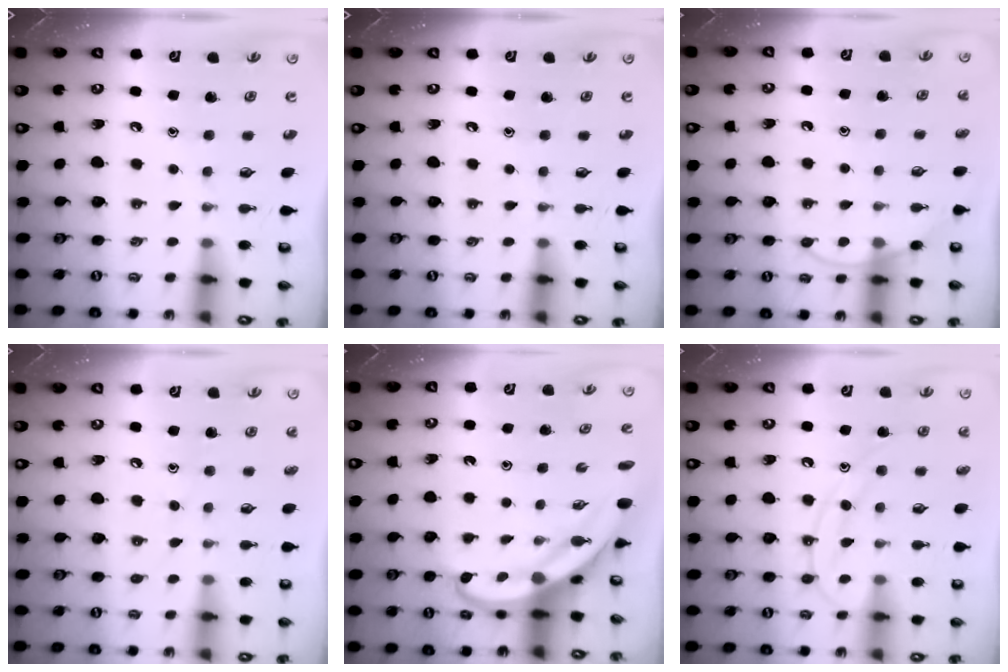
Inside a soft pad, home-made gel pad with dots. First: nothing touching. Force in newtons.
{"total": 0.0}
{"total": 6.6, "press": 6.5, "slide": 0.6}
{"total": 6.1, "press": 6.1, "slide": 0.6}
{"total": 6.9, "press": 6.8, "slide": 0.6}
{"total": 12.0, "press": 11.9, "slide": 1.1}